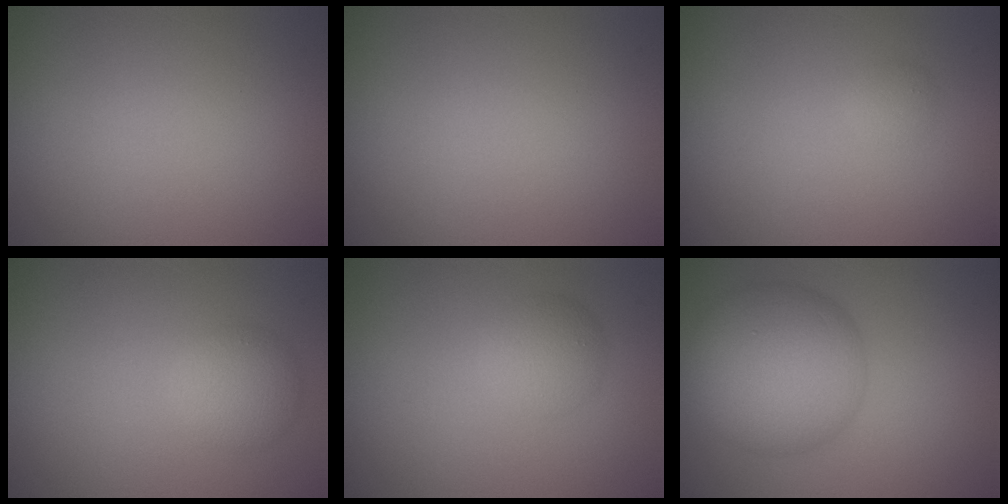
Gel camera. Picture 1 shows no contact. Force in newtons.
{"total": 0.0}
{"total": 0.8, "press": 0.8, "slide": 0.0}
{"total": 2.7, "press": 2.7, "slide": 0.1}
{"total": 2.4, "press": 2.4, "slide": 0.2}
{"total": 8.6, "press": 8.6, "slide": 0.1}